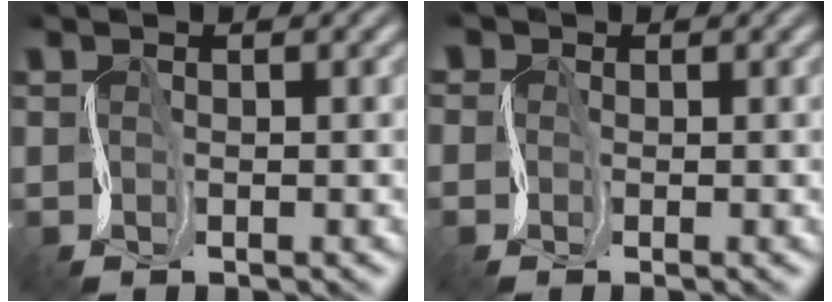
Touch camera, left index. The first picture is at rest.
{"total": 4.2, "force": [0.6, 3.5, 2.3], "torque": [-0.027, 0.015, -0.023]}